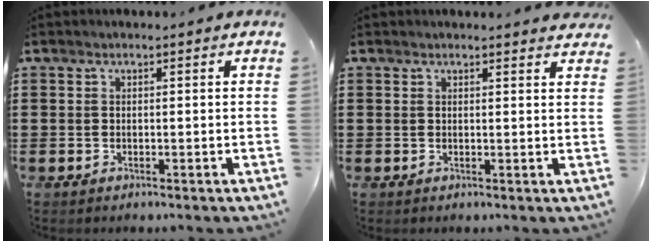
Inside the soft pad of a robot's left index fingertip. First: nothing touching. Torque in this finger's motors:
{"motor_torque": [2.14, 0.00, 0.14, 0.01]}